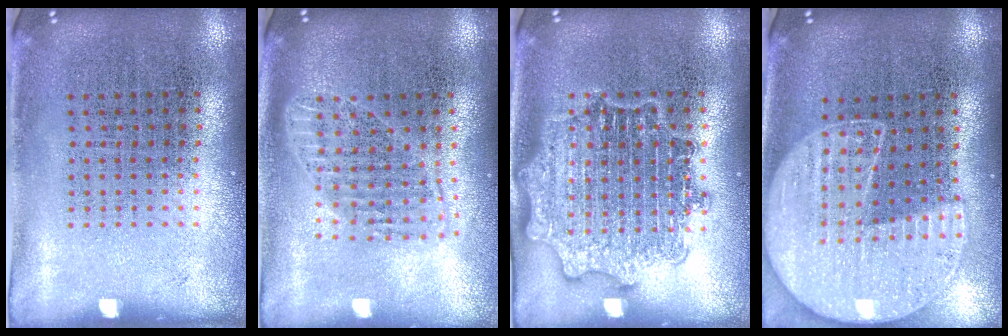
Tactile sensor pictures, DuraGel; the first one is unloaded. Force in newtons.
{"total": 1.7, "press": 1.5, "slide": 0.9}
{"total": 2.8, "press": 2.8, "slide": 0.4}
{"total": 1.5, "press": 1.5, "slide": 0.3}